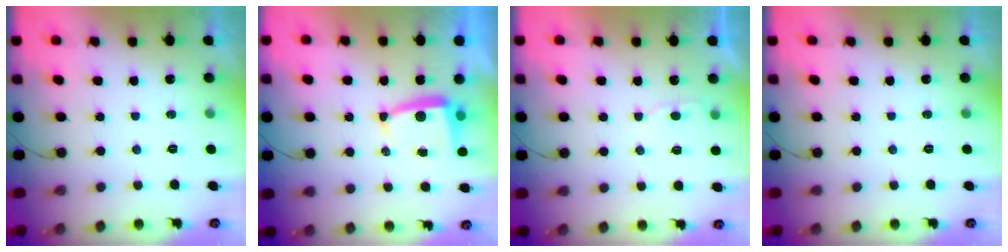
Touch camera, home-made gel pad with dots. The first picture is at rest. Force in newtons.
{"total": 5.3, "press": 5.3, "slide": 0.6}
{"total": 2.7, "press": 2.7, "slide": 0.3}
{"total": 0.0}